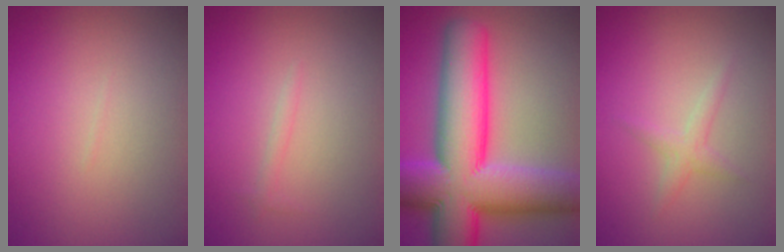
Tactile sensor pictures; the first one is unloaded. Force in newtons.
{"total": 0.6, "press": 0.6, "slide": 0.0}
{"total": 15.1, "press": 15.1, "slide": 0.5}
{"total": 1.3, "press": 1.3, "slide": 0.0}